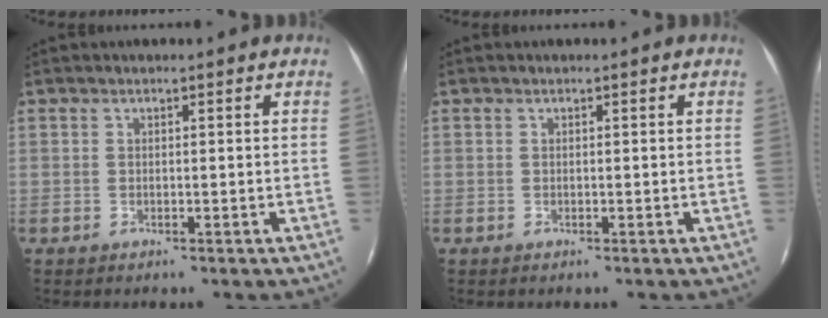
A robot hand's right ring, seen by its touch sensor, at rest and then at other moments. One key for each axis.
{"total": 0.0}